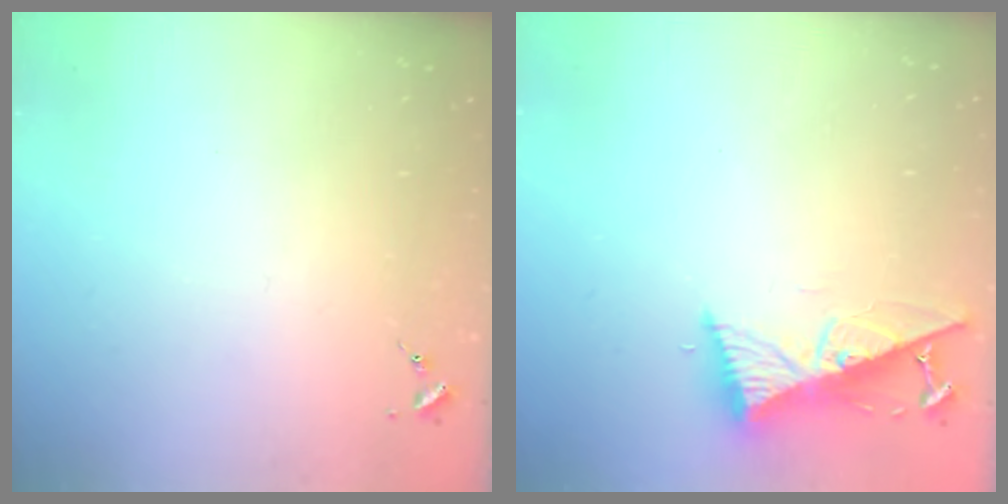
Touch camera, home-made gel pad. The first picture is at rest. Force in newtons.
{"total": 10.6, "press": 10.5, "slide": 1.2}